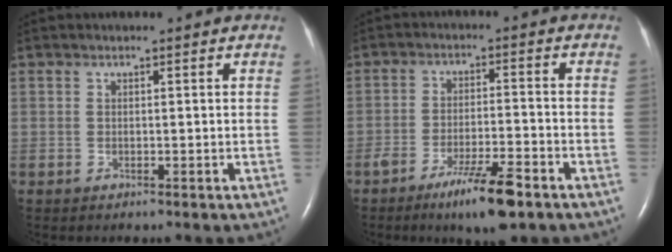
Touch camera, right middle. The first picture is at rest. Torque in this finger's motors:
{"motor_torque": [0.99, -0.92, 0.17, 0.10]}